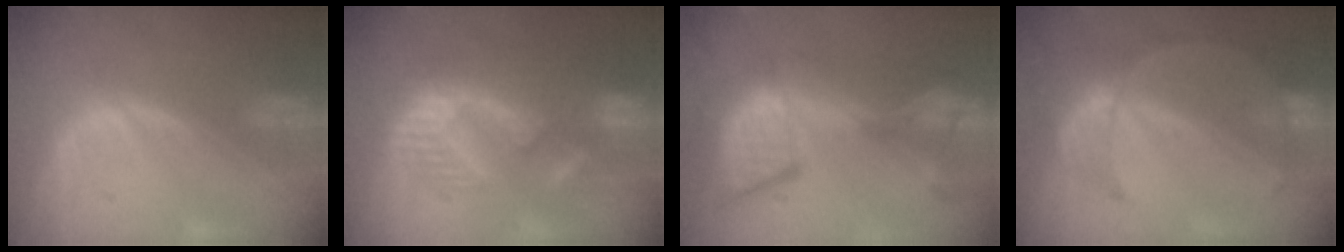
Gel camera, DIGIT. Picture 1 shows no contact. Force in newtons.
{"total": 10.2, "press": 9.7, "slide": 3.1}
{"total": 13.5, "press": 11.2, "slide": 7.6}
{"total": 7.6, "press": 6.7, "slide": 3.6}